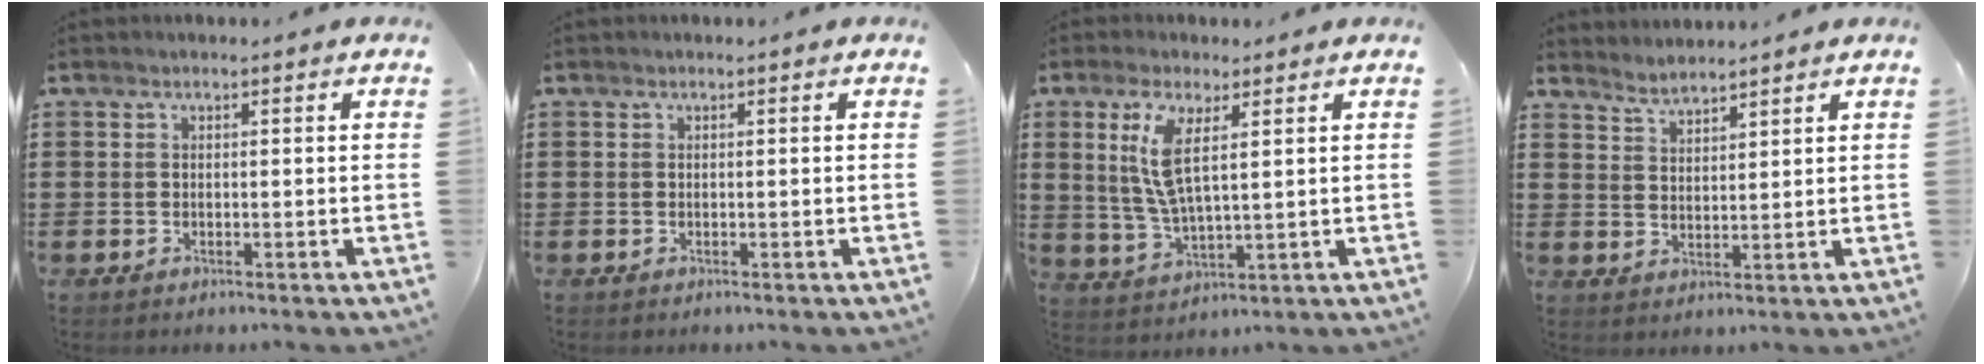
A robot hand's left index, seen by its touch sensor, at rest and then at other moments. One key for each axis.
{"total": 0.0}
{"total": 7.8, "fx": 3.2, "fy": 2.6, "fz": 6.6, "tx": -0.153, "ty": -0.001, "tz": 0.052}
{"total": 3.0, "fx": 3.0, "fy": 0.0, "fz": -0.2, "tx": -0.006, "ty": -0.009, "tz": 0.058}